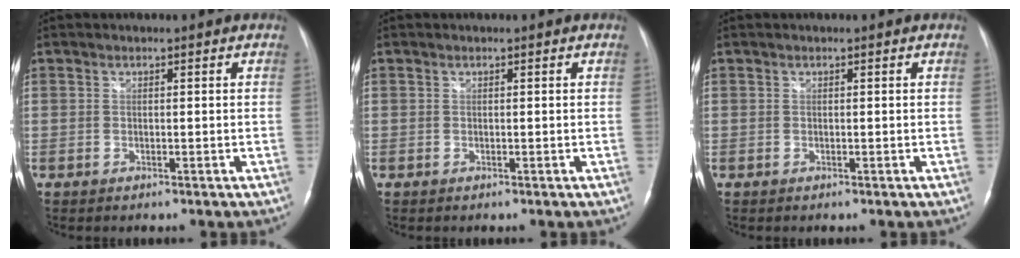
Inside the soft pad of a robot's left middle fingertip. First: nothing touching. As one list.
[{"total": 0.0}, {"total": 0.0}]